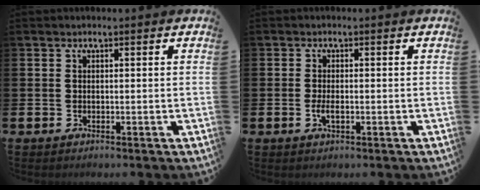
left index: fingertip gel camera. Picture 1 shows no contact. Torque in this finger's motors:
{"motor_torque": [0.53, -0.01, 0.04, 0.09]}